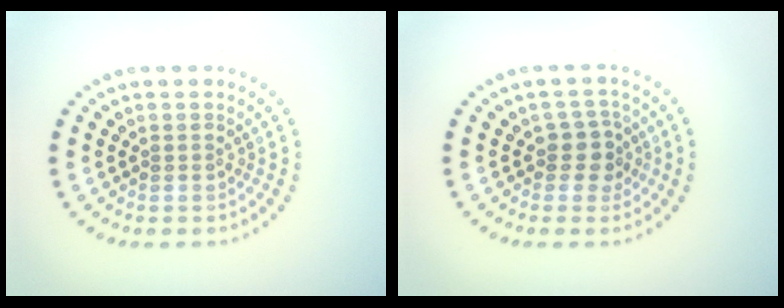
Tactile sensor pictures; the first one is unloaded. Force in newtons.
{"total": 2.3, "press": 1.9, "slide": 1.4}